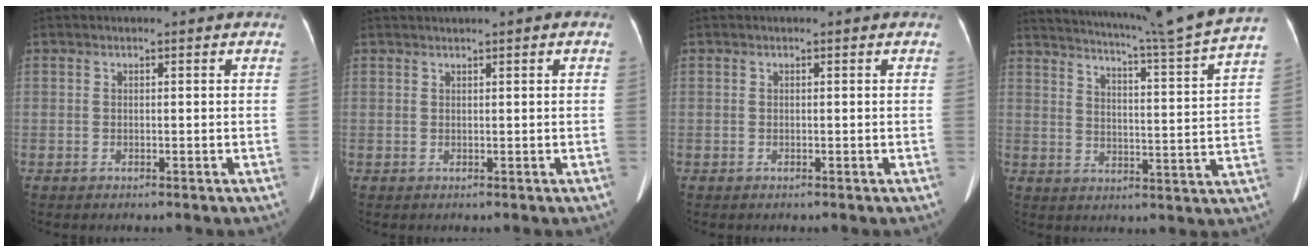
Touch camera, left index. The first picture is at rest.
{"total": 1.5, "force": [1.0, 0.0, 1.2], "torque": [-0.020, 0.020, 0.017]}
{"total": 0.0}
{"total": 20.4, "force": [17.9, -2.3, 9.5], "torque": [-0.164, -0.051, 0.230]}